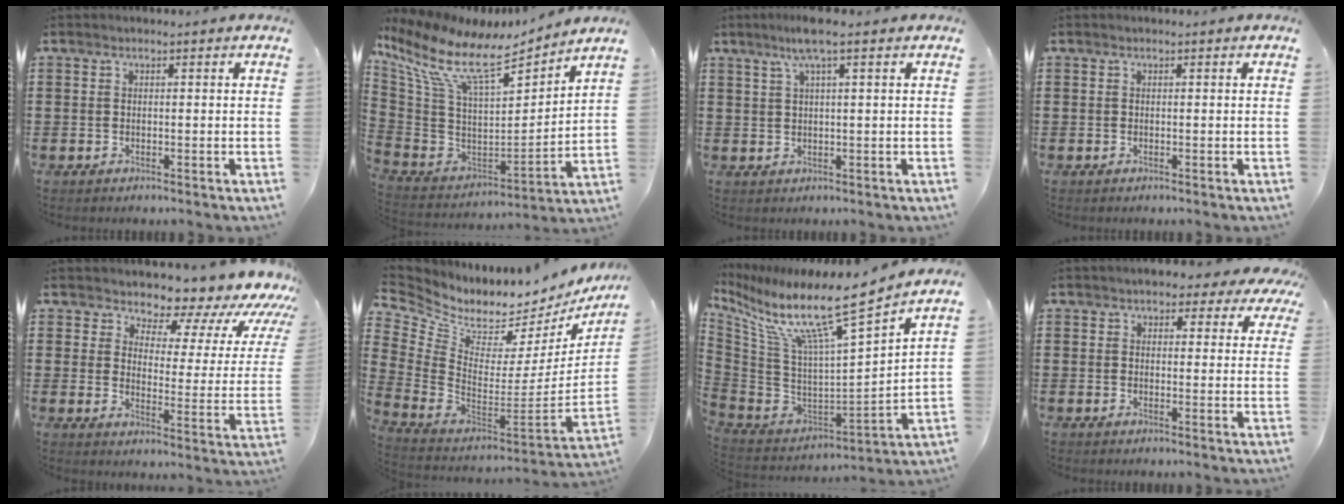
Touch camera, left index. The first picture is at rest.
{"total": 11.5, "force": [8.2, 3.5, 7.3], "torque": [-0.180, -0.064, 0.140]}
{"total": 4.4, "force": [2.3, -0.2, 3.7], "torque": [-0.077, 0.003, 0.040]}
{"total": 0.0}
{"total": 6.0, "force": [5.3, 2.0, 2.0], "torque": [-0.047, -0.051, 0.085]}
{"total": 3.4, "force": [2.8, 1.8, 0.6], "torque": [-0.045, -0.054, 0.042]}
{"total": 11.9, "force": [8.1, 0.8, 8.7], "torque": [-0.179, -0.067, 0.126]}
{"total": 3.4, "force": [2.8, 1.3, 1.5], "torque": [-0.025, -0.009, 0.047]}